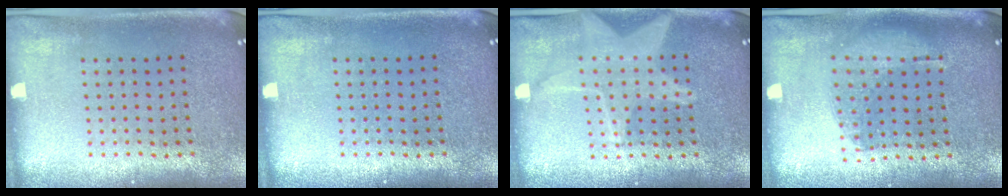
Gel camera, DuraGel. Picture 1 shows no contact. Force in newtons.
{"total": 0.0}
{"total": 3.0, "press": 3.0, "slide": 0.4}
{"total": 1.0, "press": 0.9, "slide": 0.3}